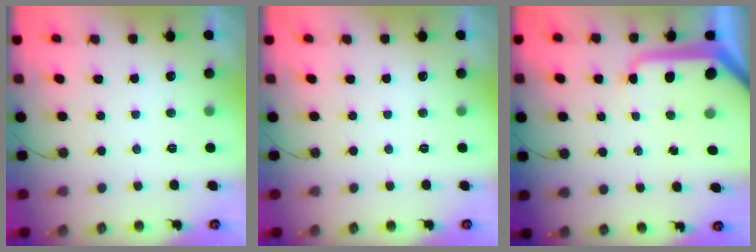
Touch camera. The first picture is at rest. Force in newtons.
{"total": 0.0}
{"total": 12.4, "press": 12.4, "slide": 1.3}